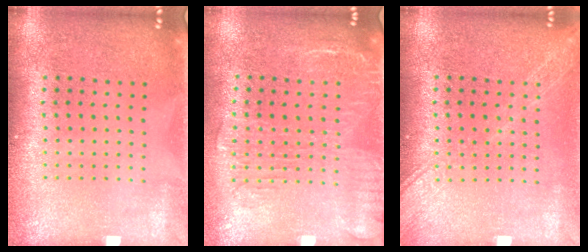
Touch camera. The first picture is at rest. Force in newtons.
{"total": 2.0, "press": 1.6, "slide": 1.2}
{"total": 2.6, "press": 2.6, "slide": 0.3}